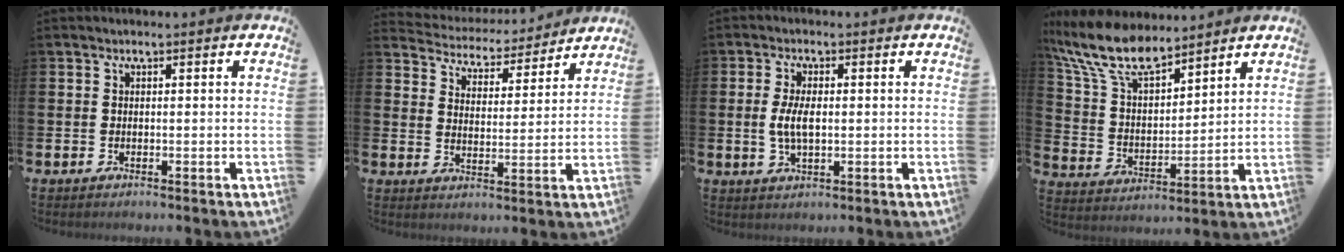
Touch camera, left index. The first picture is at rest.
{"total": 4.6, "force": [4.4, 1.2, -0.1], "torque": [-0.016, -0.045, 0.071]}
{"total": 4.2, "force": [0.2, 1.9, 3.7], "torque": [-0.073, 0.001, -0.002]}
{"total": 10.5, "force": [8.7, 3.3, 4.7], "torque": [-0.125, -0.038, 0.160]}